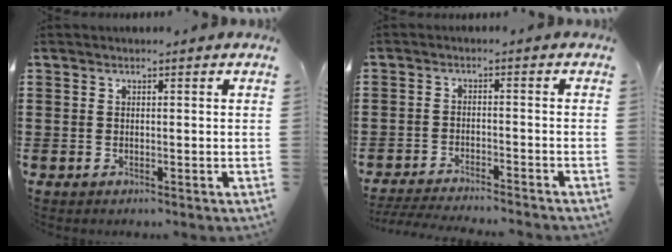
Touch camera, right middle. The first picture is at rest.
{"total": 3.6, "force": [-3.5, -0.1, 0.6], "torque": [-0.018, -0.005, -0.075]}